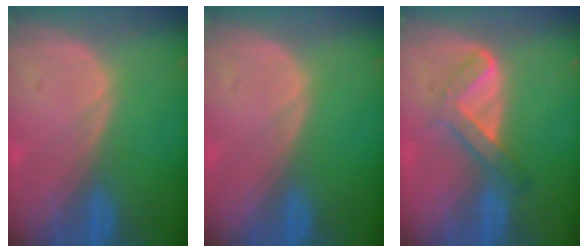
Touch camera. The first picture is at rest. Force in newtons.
{"total": 0.0}
{"total": 4.8, "press": 4.8, "slide": 0.9}